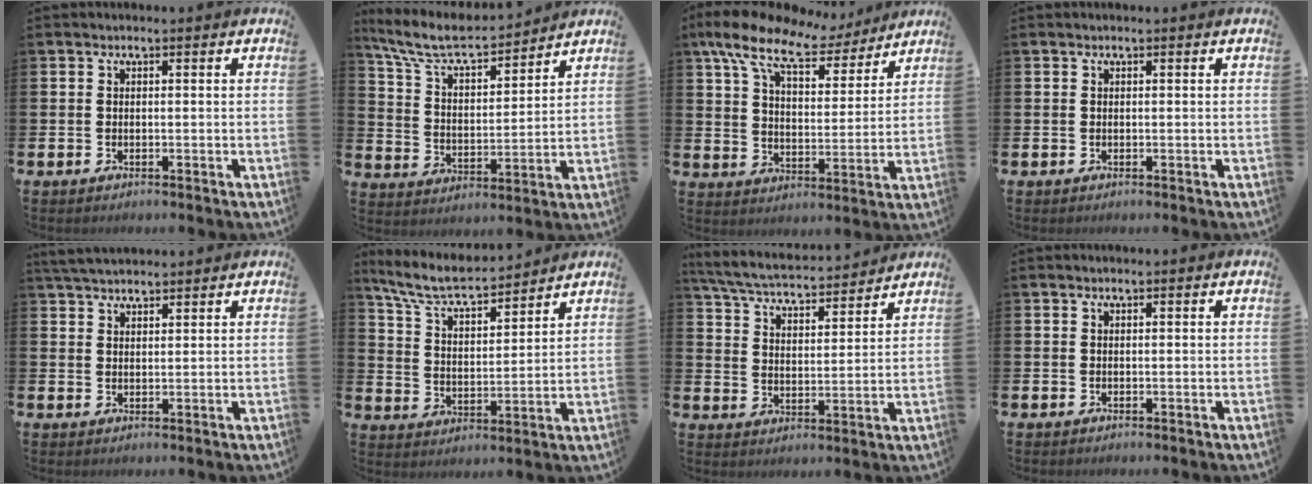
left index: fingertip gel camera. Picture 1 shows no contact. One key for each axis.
{"total": 8.5, "fx": 7.7, "fy": 1.7, "fz": 3.2, "tx": -0.101, "ty": -0.048, "tz": 0.135}
{"total": 11.9, "fx": 9.7, "fy": 4.2, "fz": 5.4, "tx": -0.126, "ty": -0.051, "tz": 0.170}
{"total": 0.0}
{"total": 3.6, "fx": 3.4, "fy": 0.8, "fz": 0.9, "tx": -0.024, "ty": -0.009, "tz": 0.064}
{"total": 7.7, "fx": 7.1, "fy": 1.2, "fz": 2.7, "tx": -0.087, "ty": -0.041, "tz": 0.125}
{"total": 5.5, "fx": 5.3, "fy": 0.7, "fz": 1.3, "tx": -0.054, "ty": -0.040, "tz": 0.089}
{"total": 0.0}